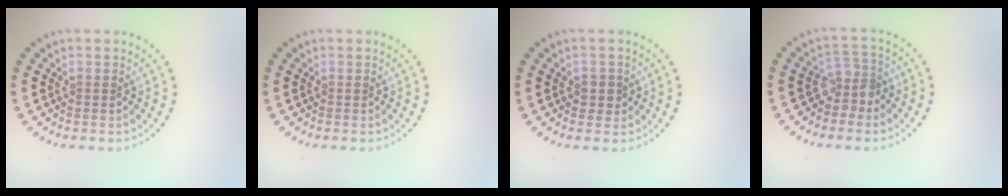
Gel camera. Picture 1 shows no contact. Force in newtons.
{"total": 0.0}
{"total": 1.7, "press": 1.6, "slide": 0.6}
{"total": 2.5, "press": 1.9, "slide": 1.6}